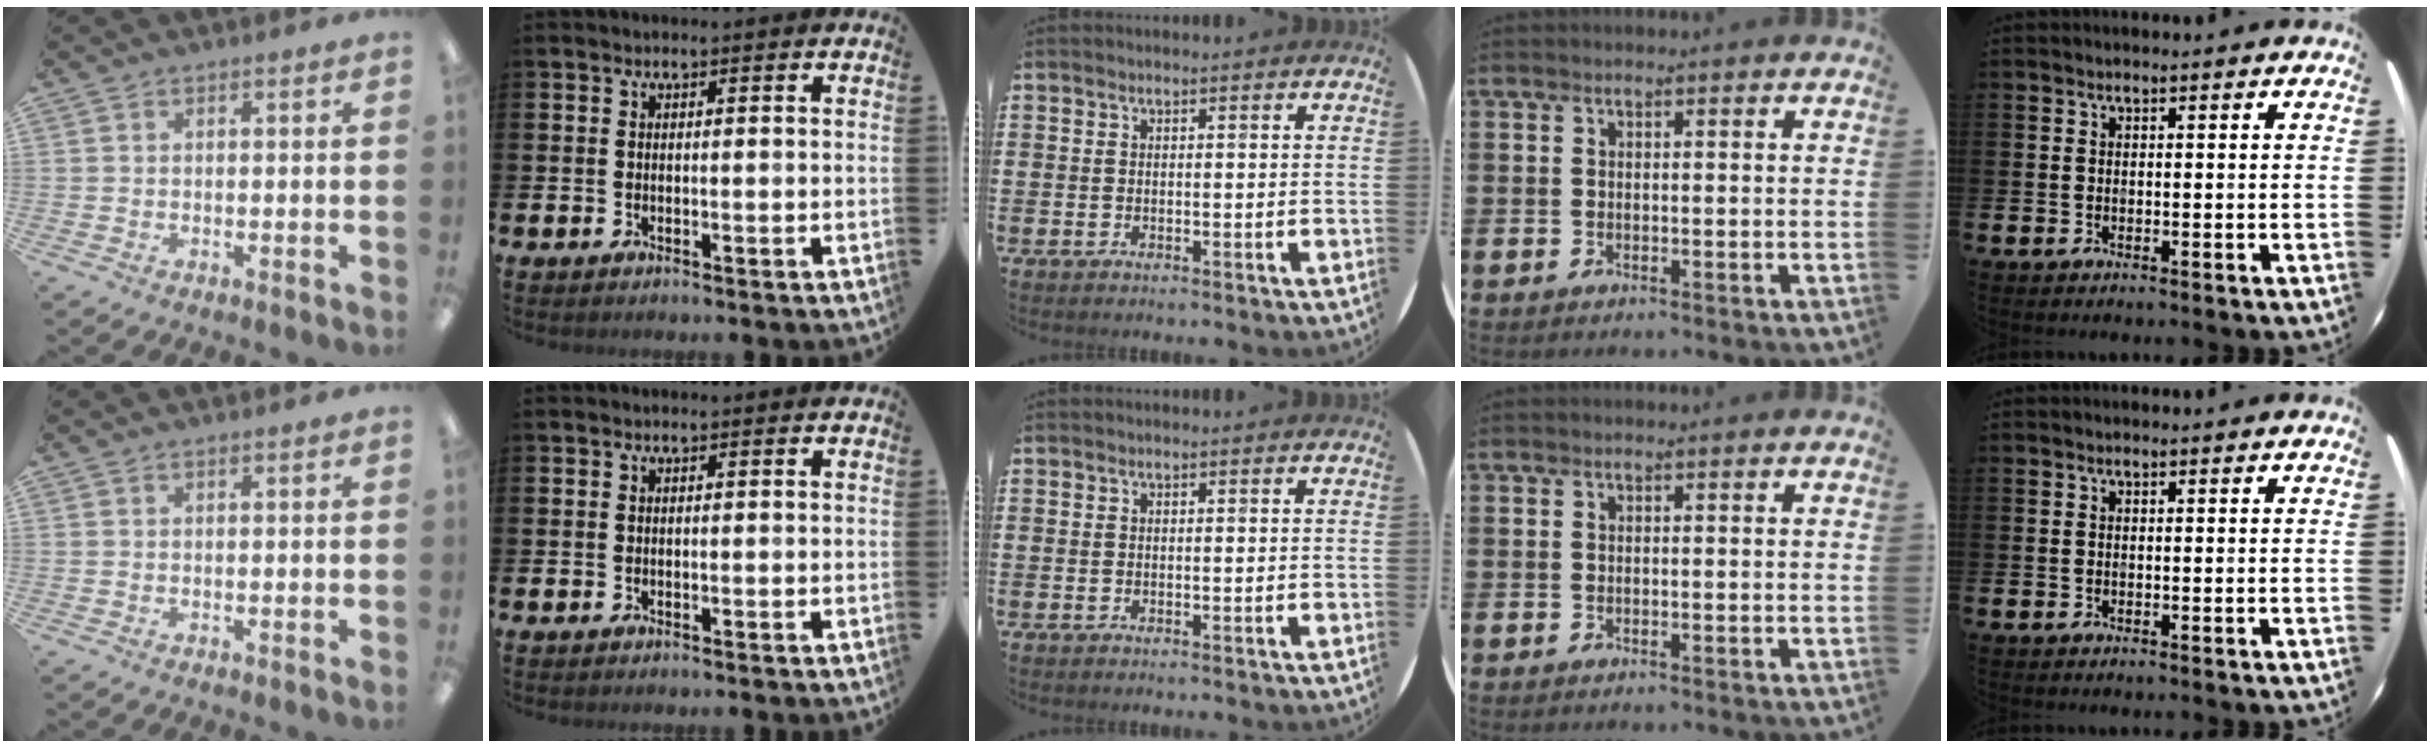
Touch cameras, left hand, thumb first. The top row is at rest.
{}